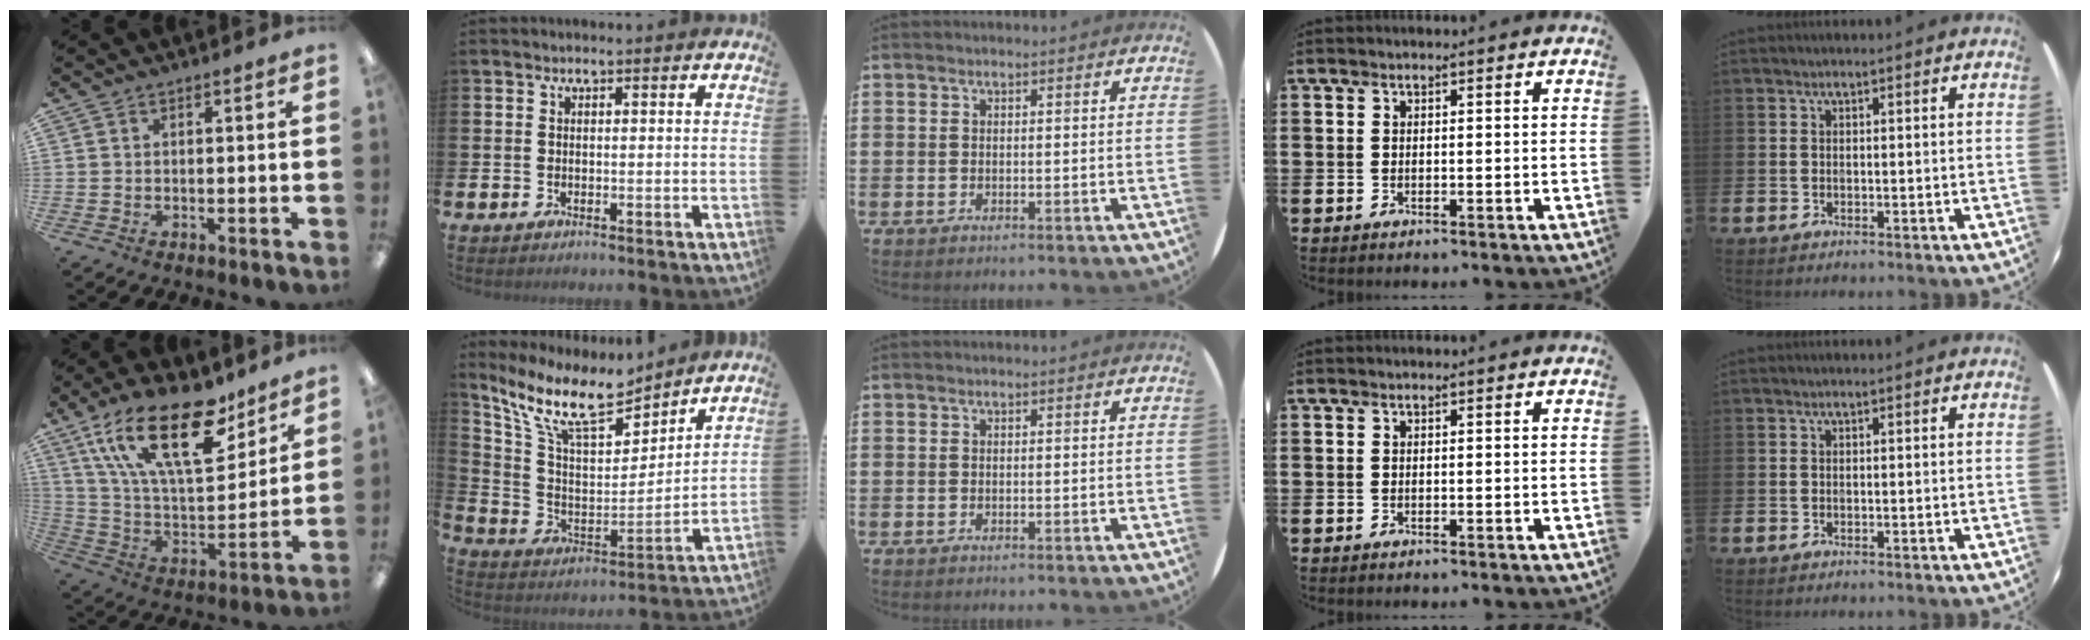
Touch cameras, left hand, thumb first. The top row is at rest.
{"thumb": {"total": 24.5, "force": [14.6, 10.2, 16.7], "torque": [-0.306, -0.073, 0.251]}, "index": {"total": 11.2, "force": [9.4, 3.4, 4.9], "torque": [-0.143, -0.054, 0.166]}}